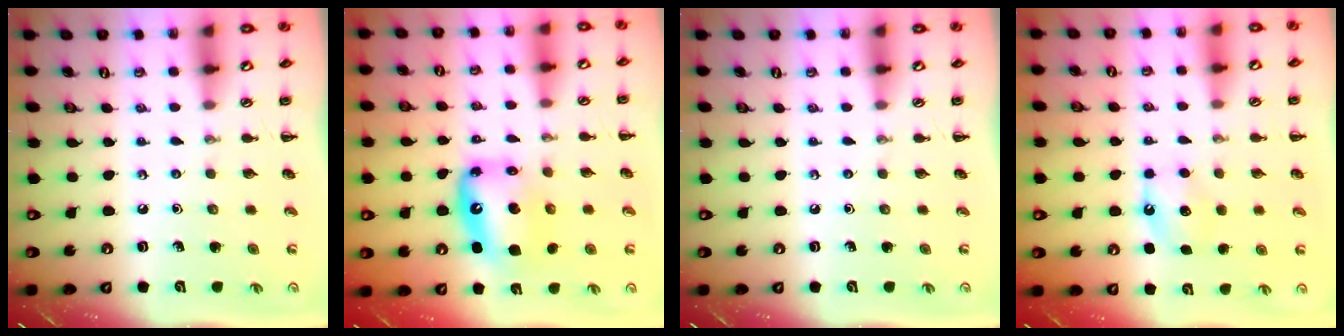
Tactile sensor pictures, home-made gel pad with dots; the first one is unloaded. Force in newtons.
{"total": 10.0, "press": 9.6, "slide": 2.8}
{"total": 0.0}
{"total": 7.9, "press": 7.8, "slide": 1.5}